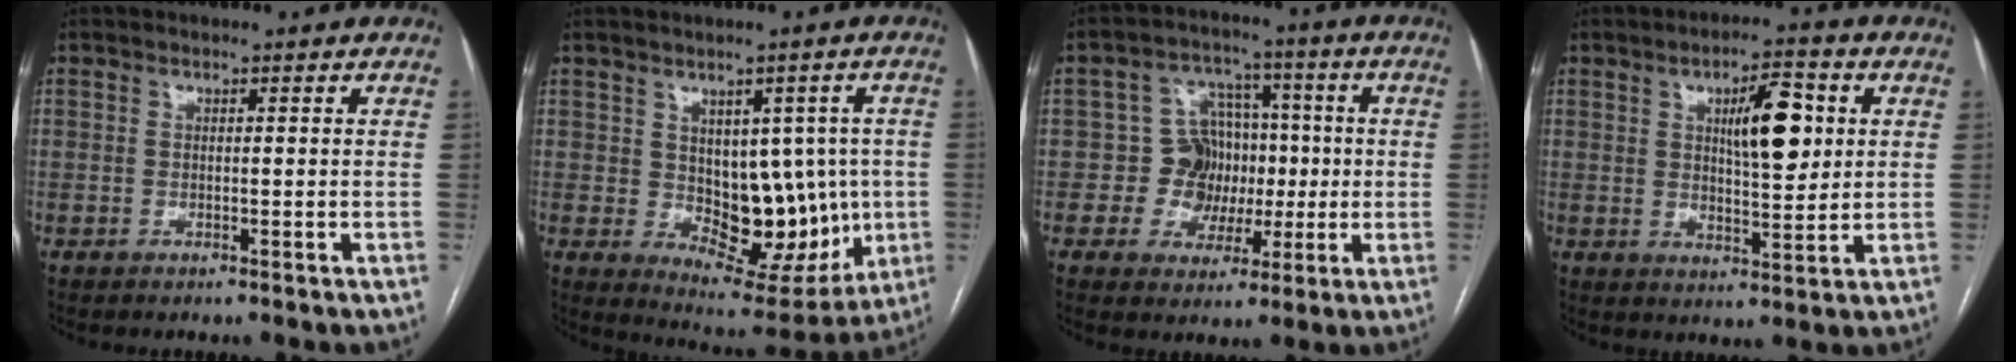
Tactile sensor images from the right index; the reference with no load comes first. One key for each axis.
{"total": 12.7, "fx": -0.3, "fy": 7.5, "fz": 10.3, "tx": -0.117, "ty": 0.012, "tz": 0.024}
{"total": 8.9, "fx": -0.3, "fy": 8.3, "fz": 3.2, "tx": -0.039, "ty": 0.040, "tz": 0.002}
{"total": 9.1, "fx": 2.5, "fy": 2.6, "fz": 8.4, "tx": -0.131, "ty": 0.009, "tz": 0.044}